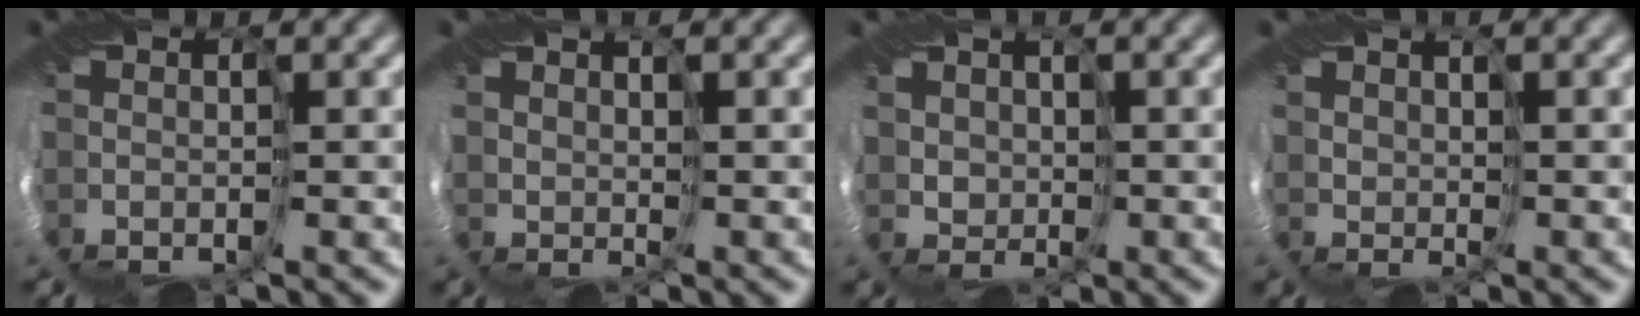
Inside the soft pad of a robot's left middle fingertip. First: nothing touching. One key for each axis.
{"total": 2.8, "fx": 2.1, "fy": -0.9, "fz": -1.6, "tx": 0.013, "ty": 0.007, "tz": 0.042}
{"total": 2.4, "fx": 1.8, "fy": 0.2, "fz": -1.6, "tx": 0.014, "ty": 0.006, "tz": 0.037}
{"total": 2.7, "fx": 1.9, "fy": -0.6, "fz": -1.8, "tx": 0.017, "ty": 0.008, "tz": 0.041}